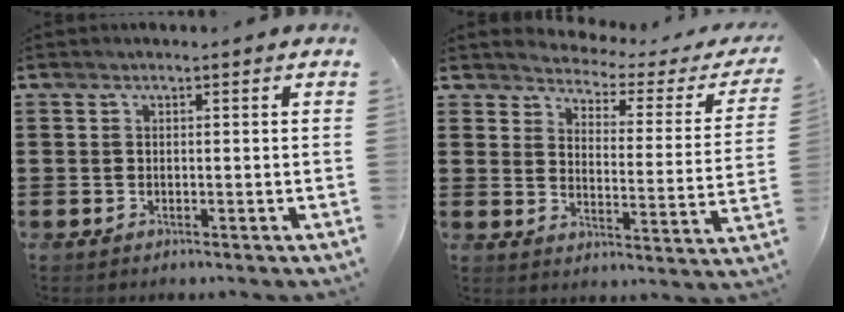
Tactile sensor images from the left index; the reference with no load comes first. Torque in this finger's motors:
{"motor_torque": [2.14, 0.00, 0.03, -0.05]}